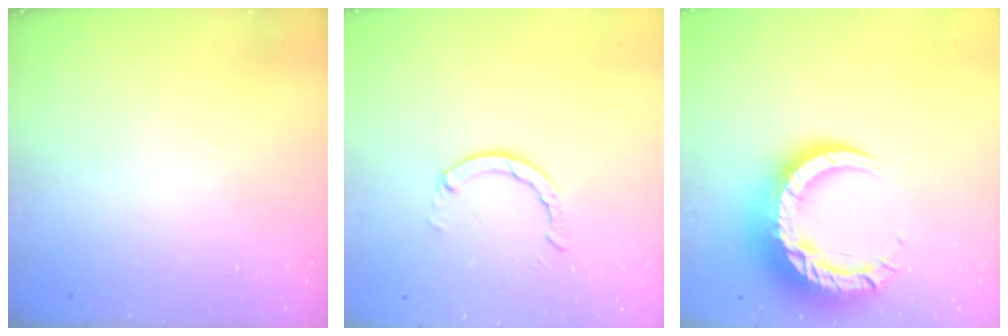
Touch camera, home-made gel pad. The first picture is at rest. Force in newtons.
{"total": 3.3, "press": 3.2, "slide": 0.4}
{"total": 15.7, "press": 15.6, "slide": 1.4}